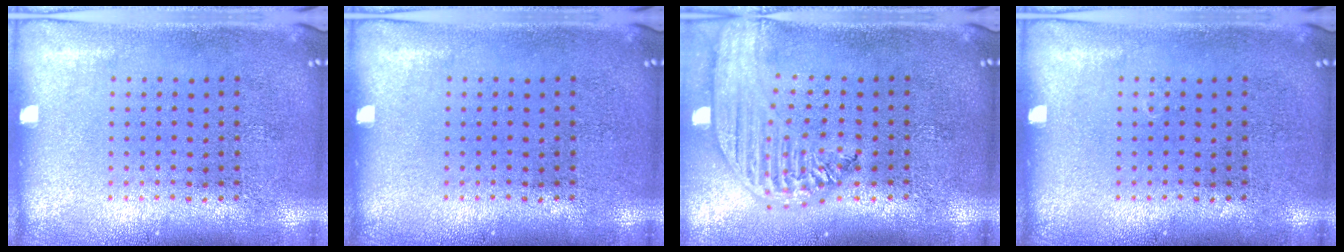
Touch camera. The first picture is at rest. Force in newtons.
{"total": 0.0}
{"total": 2.8, "press": 2.2, "slide": 1.6}
{"total": 0.0}